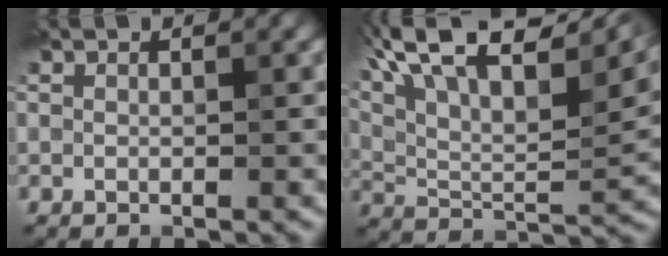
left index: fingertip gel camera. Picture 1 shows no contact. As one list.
[{"total": 16.4, "force": [9.6, 6.5, 11.6], "torque": [-0.214, 0.049, 0.154]}]